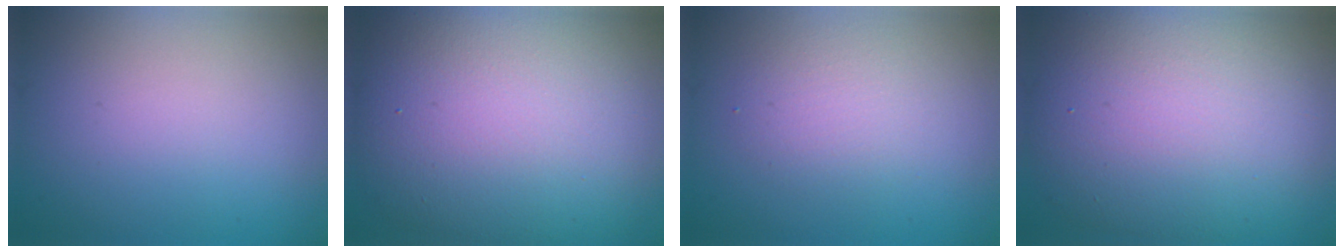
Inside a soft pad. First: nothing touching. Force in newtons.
{"total": 15.6, "press": 15.6, "slide": 1.0}
{"total": 2.4, "press": 2.4, "slide": 0.2}
{"total": 12.1, "press": 12.1, "slide": 0.5}